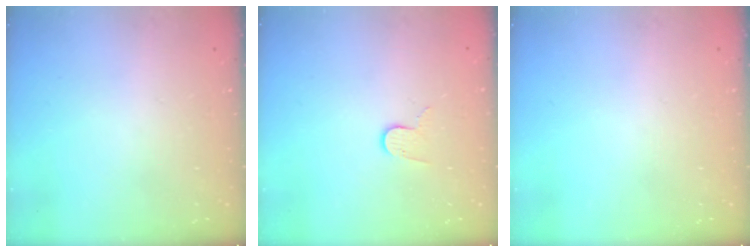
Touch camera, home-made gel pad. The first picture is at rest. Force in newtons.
{"total": 6.0, "press": 6.0, "slide": 0.2}
{"total": 0.0}